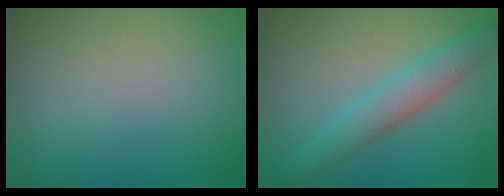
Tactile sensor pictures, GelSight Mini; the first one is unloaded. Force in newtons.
{"total": 3.7, "press": 3.7, "slide": 0.1}